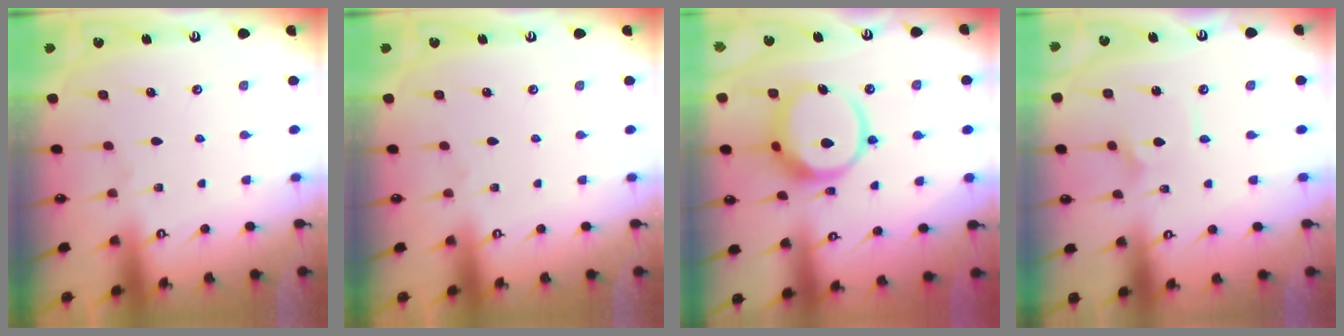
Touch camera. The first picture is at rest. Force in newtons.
{"total": 0.0}
{"total": 12.3, "press": 12.2, "slide": 1.6}
{"total": 2.6, "press": 2.5, "slide": 0.3}